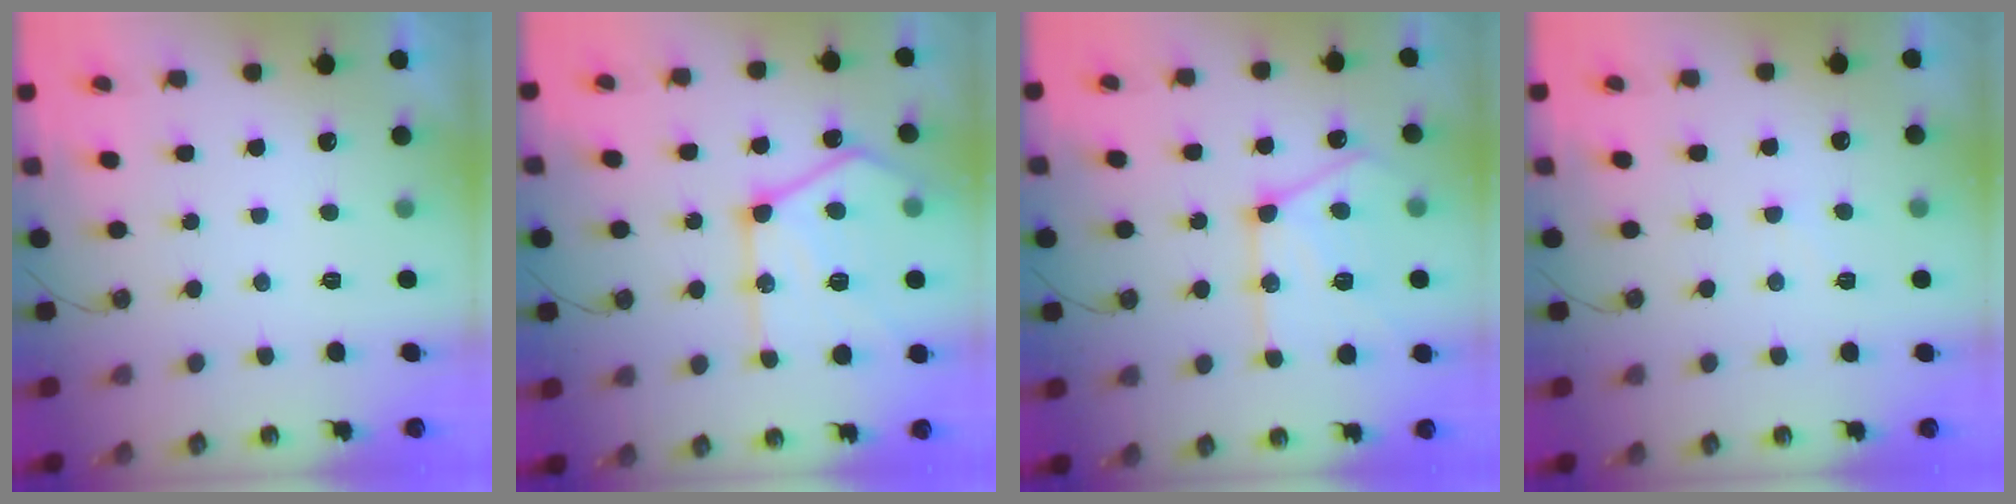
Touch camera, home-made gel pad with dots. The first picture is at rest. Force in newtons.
{"total": 21.9, "press": 21.8, "slide": 2.0}
{"total": 17.5, "press": 17.4, "slide": 1.7}
{"total": 3.1, "press": 3.1, "slide": 0.5}